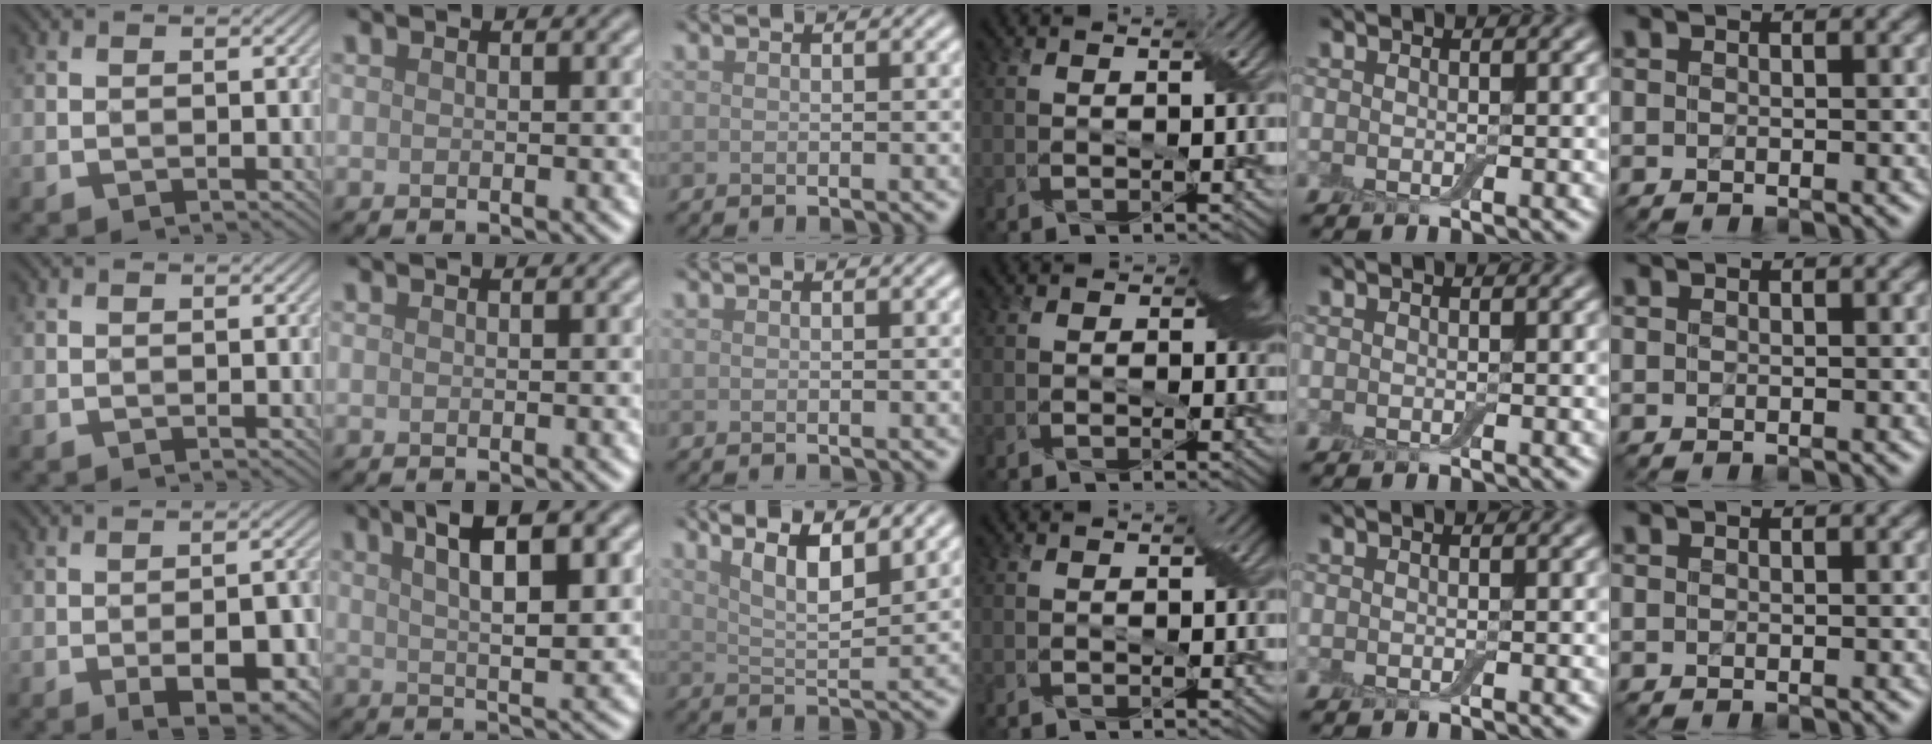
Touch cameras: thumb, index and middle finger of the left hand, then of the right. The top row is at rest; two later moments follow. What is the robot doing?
{"motion": "wrap", "object": "adhesive wrap"}